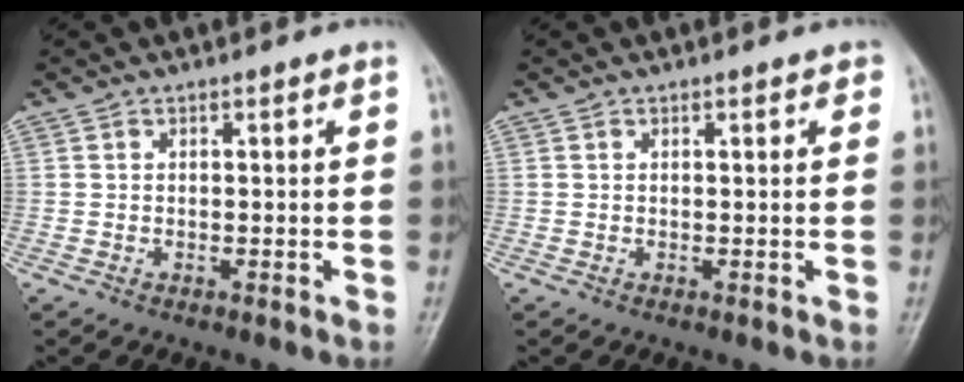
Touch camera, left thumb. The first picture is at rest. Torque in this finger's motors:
{"motor_torque": [-0.02, -0.06, -0.29, -0.22, 0.03]}